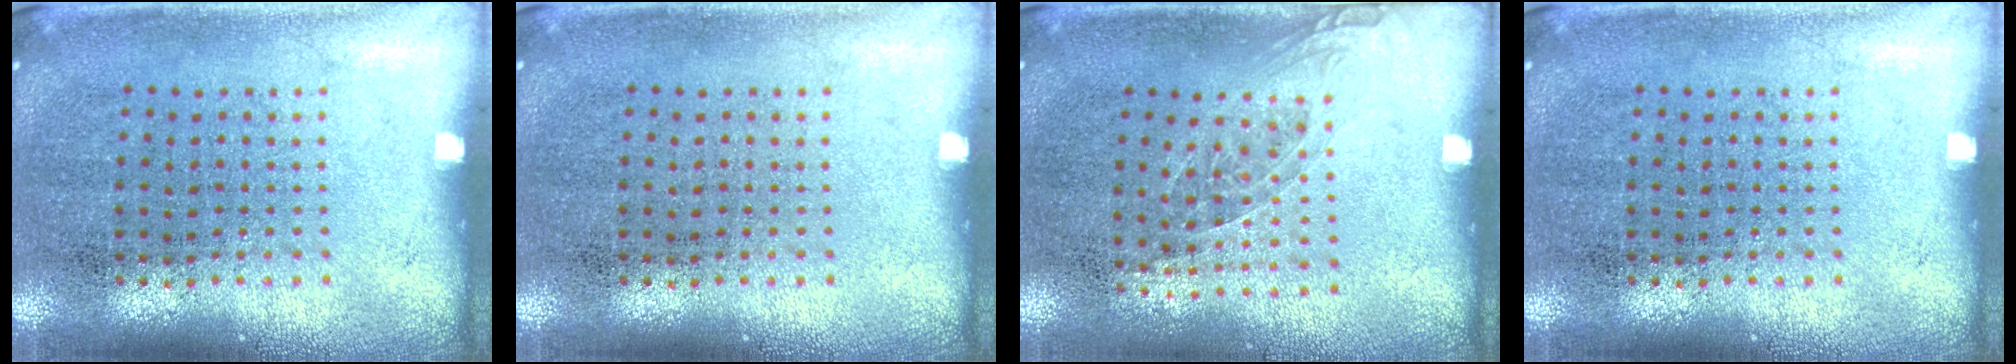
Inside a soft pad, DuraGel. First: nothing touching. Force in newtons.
{"total": 0.0}
{"total": 1.0, "press": 0.7, "slide": 0.7}
{"total": 0.0}